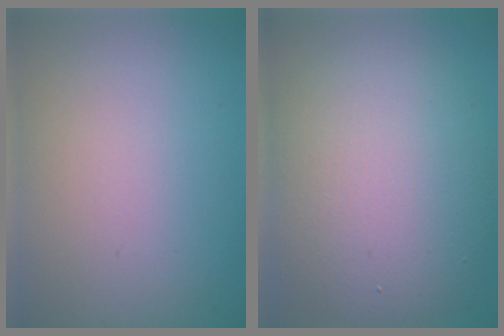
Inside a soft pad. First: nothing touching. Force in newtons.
{"total": 9.6, "press": 9.6, "slide": 0.6}